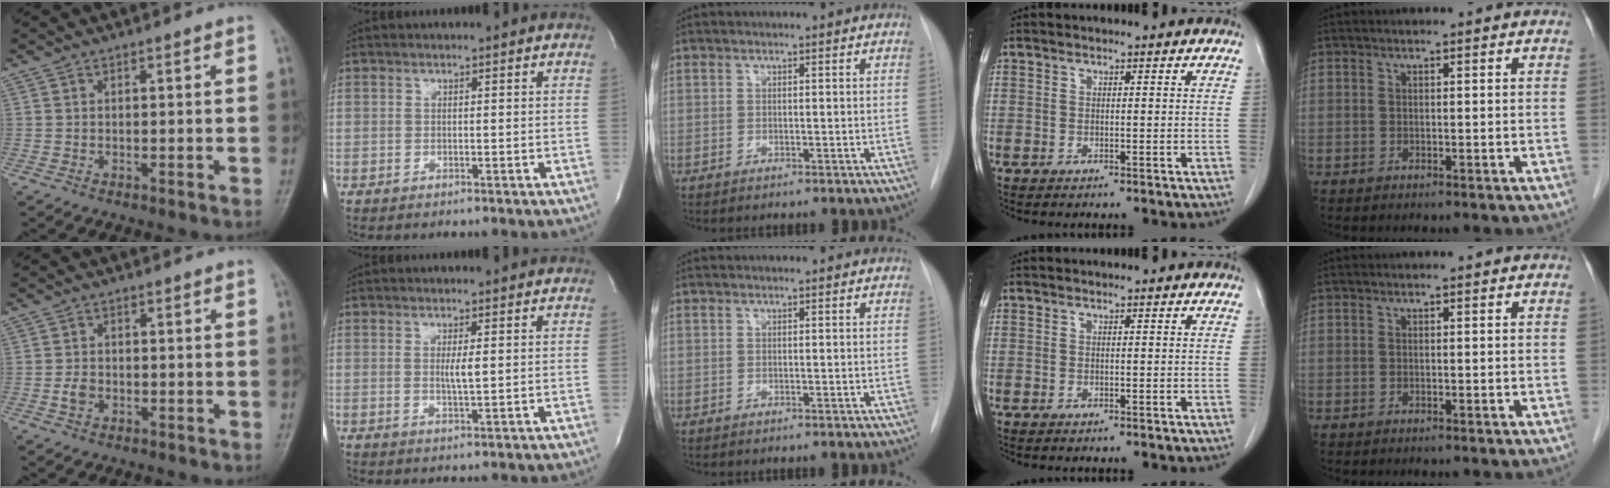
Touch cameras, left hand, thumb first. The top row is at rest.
{"thumb": {"total": 2.2, "force": [-0.7, 1.6, 1.4], "torque": [-0.024, 0.005, -0.015]}, "index": {"total": 2.0, "force": [0.0, 0.1, 2.0], "torque": [-0.042, -0.008, 0.000]}}